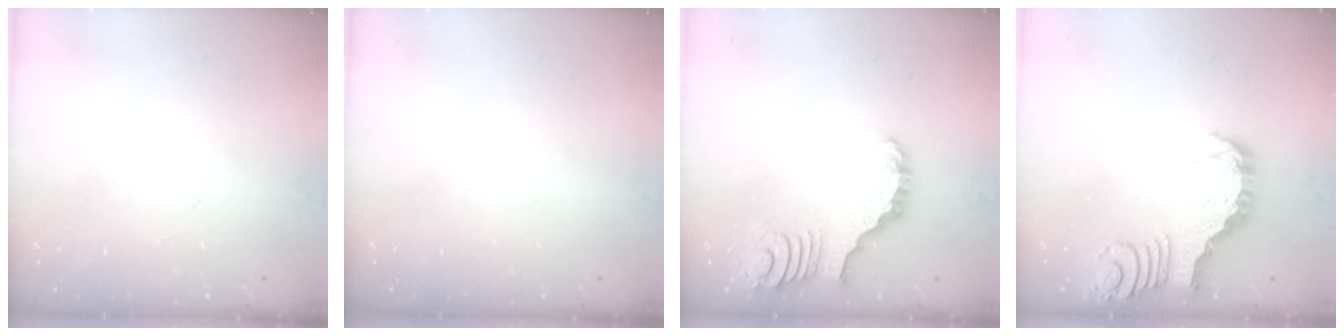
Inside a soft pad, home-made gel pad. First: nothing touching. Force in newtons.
{"total": 0.0}
{"total": 3.3, "press": 3.3, "slide": 0.5}
{"total": 4.0, "press": 3.9, "slide": 0.3}